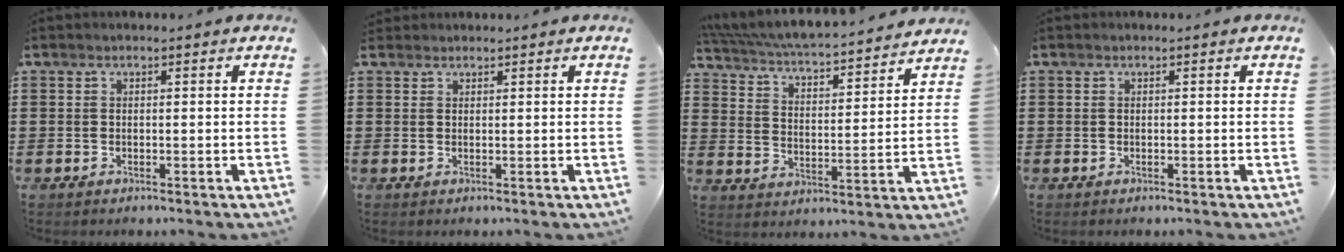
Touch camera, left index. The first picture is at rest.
{"total": 1.0, "force": [0.9, 0.4, 0.0], "torque": [-0.003, 0.001, 0.018]}
{"total": 5.0, "force": [4.8, -0.2, 1.5], "torque": [-0.053, -0.041, 0.074]}
{"total": 0.0}